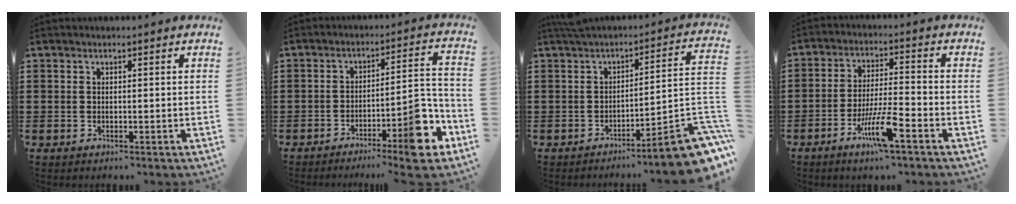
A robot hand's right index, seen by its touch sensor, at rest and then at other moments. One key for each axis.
{"total": 9.5, "fx": -5.4, "fy": 2.0, "fz": 7.6, "tx": -0.109, "ty": 0.007, "tz": -0.092}
{"total": 9.2, "fx": -4.9, "fy": 0.7, "fz": 7.8, "tx": -0.105, "ty": -0.003, "tz": -0.095}
{"total": 7.9, "fx": -4.4, "fy": 0.9, "fz": 6.5, "tx": -0.136, "ty": -0.007, "tz": -0.084}